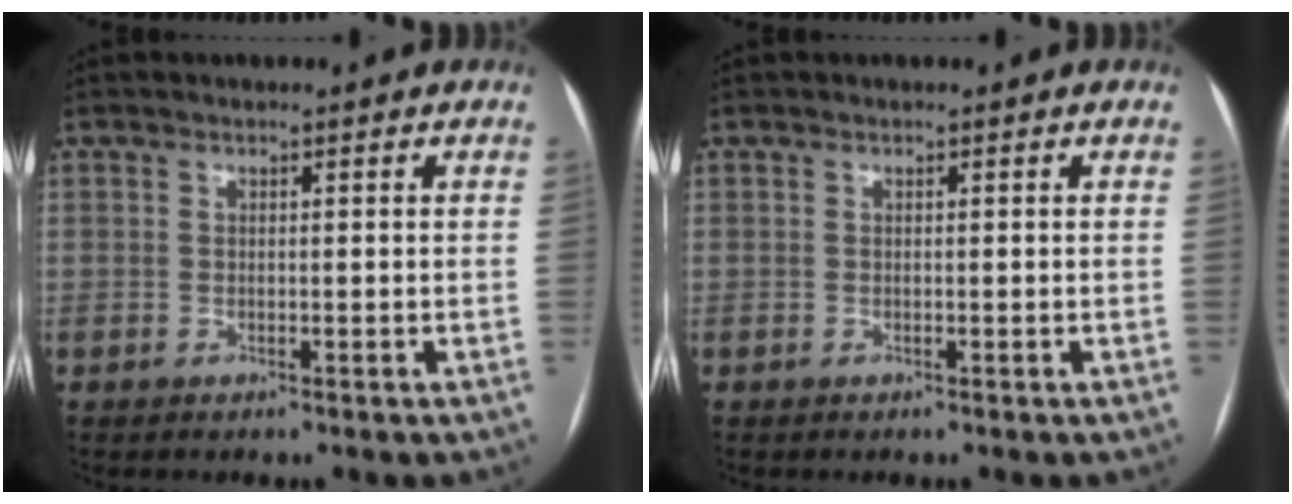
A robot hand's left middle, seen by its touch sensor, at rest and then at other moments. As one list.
[{"total": 0.0}]